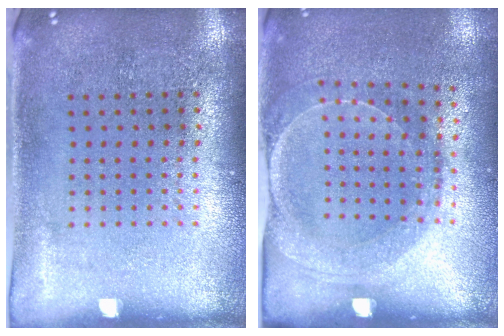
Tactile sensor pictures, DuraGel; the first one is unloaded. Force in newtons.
{"total": 1.6, "press": 1.5, "slide": 0.4}